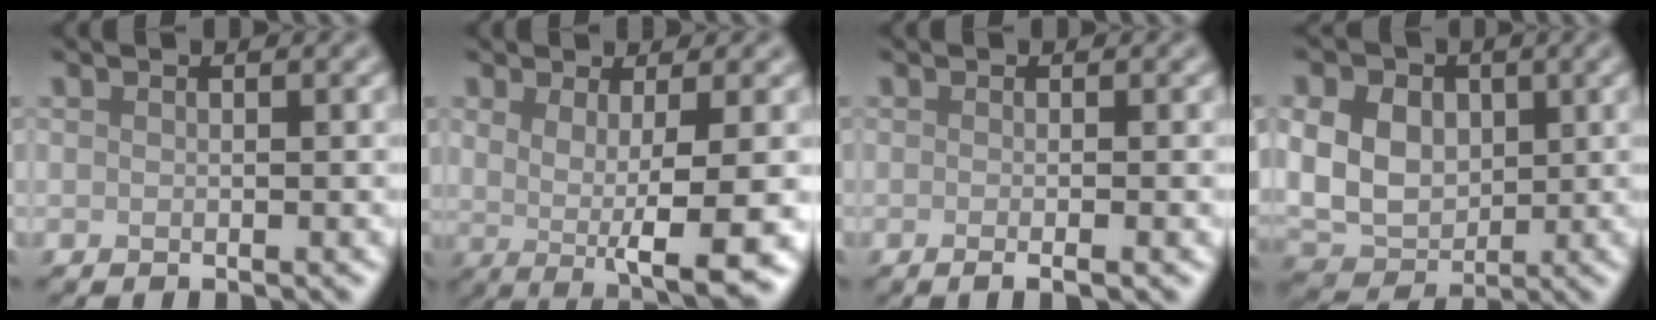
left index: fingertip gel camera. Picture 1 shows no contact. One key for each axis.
{"total": 6.3, "fx": -0.7, "fy": 1.5, "fz": 6.1, "tx": -0.090, "ty": -0.010, "tz": -0.009}
{"total": 2.1, "fx": -0.4, "fy": 0.8, "fz": 1.9, "tx": -0.013, "ty": -0.003, "tz": -0.011}
{"total": 7.4, "fx": 1.4, "fy": 5.8, "fz": 4.5, "tx": -0.105, "ty": 0.014, "tz": 0.013}